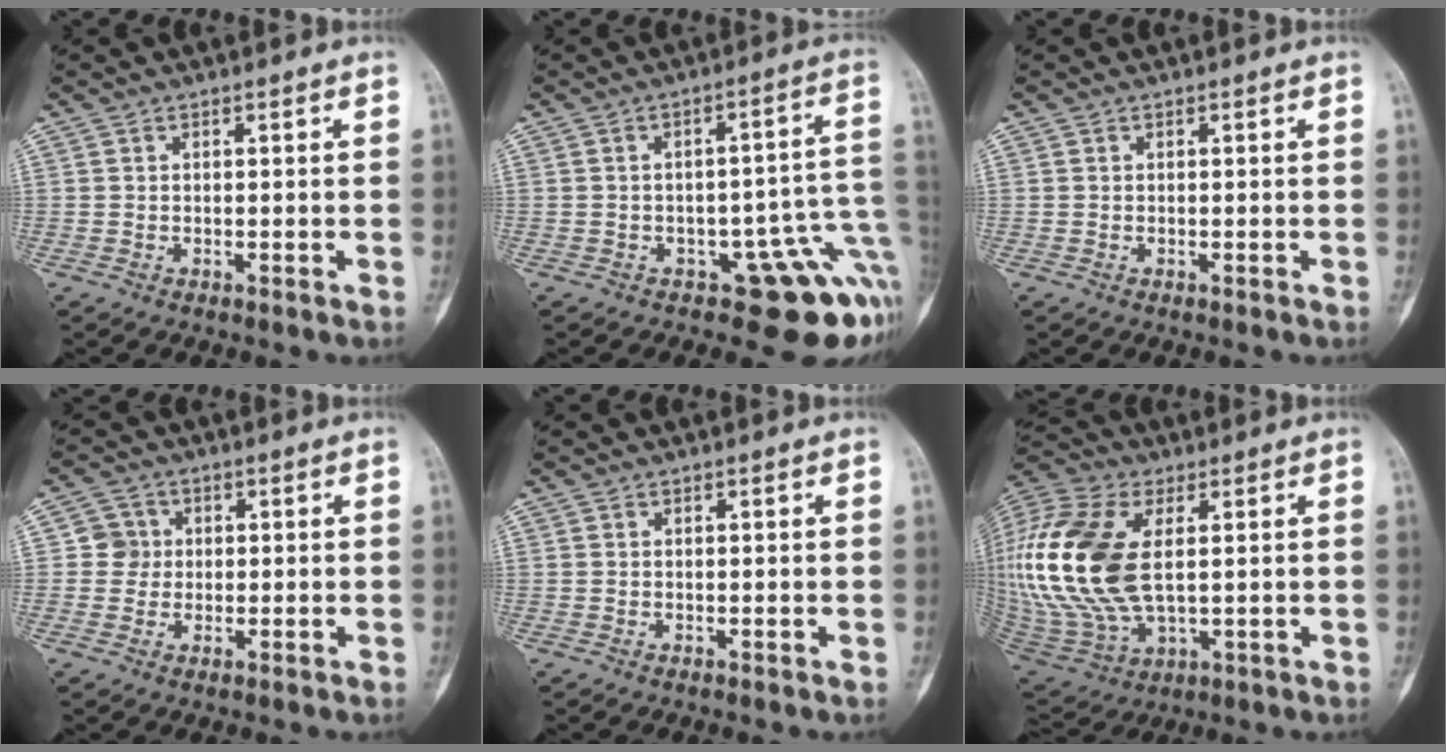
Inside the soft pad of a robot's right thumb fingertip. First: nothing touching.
{"total": 13.2, "force": [-4.4, 6.2, 10.8], "torque": [-0.075, 0.039, -0.048]}
{"total": 0.0}
{"total": 4.1, "force": [0.2, 4.0, 0.6], "torque": [0.025, 0.009, -0.003]}
{"total": 0.0}
{"total": 25.2, "force": [3.2, 14.1, 20.6], "torque": [-0.469, -0.012, 0.064]}